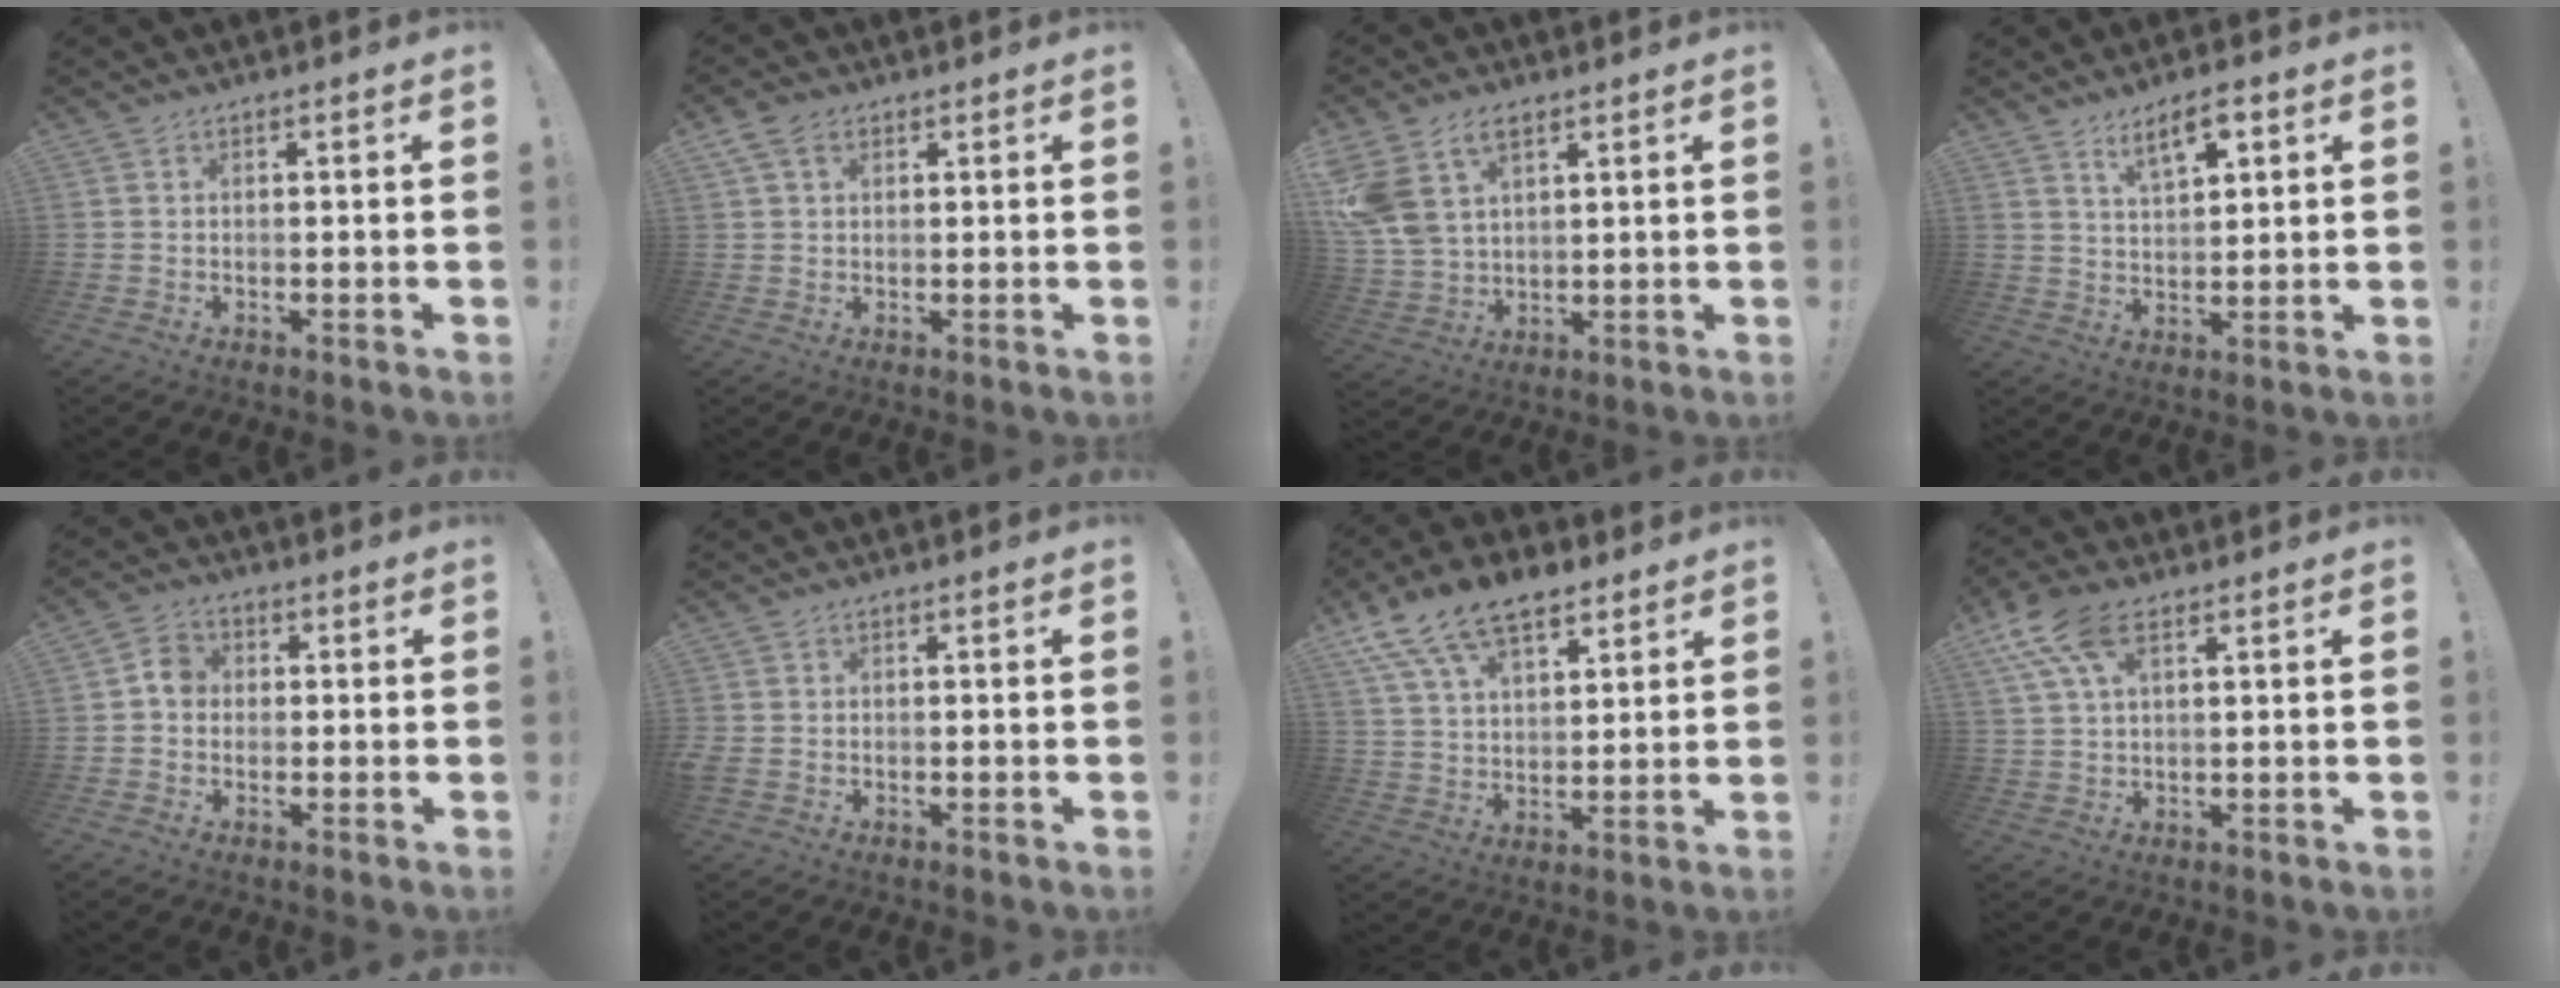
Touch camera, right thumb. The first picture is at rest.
{"total": 4.5, "force": [2.1, 3.2, 2.5], "torque": [-0.043, 0.001, 0.042]}
{"total": 12.0, "force": [6.3, 7.7, 6.7], "torque": [-0.138, -0.022, 0.126]}
{"total": 7.5, "force": [4.8, 2.6, 5.1], "torque": [-0.078, -0.020, 0.081]}
{"total": 4.9, "force": [-0.5, 4.3, 2.4], "torque": [-0.029, 0.014, -0.008]}
{"total": 1.7, "force": [-0.6, 1.3, 0.9], "torque": [-0.019, 0.006, -0.008]}
{"total": 14.7, "force": [9.7, 7.5, 8.1], "torque": [-0.148, -0.049, 0.181]}
{"total": 10.8, "force": [5.4, 5.2, 7.7], "torque": [-0.141, -0.011, 0.102]}